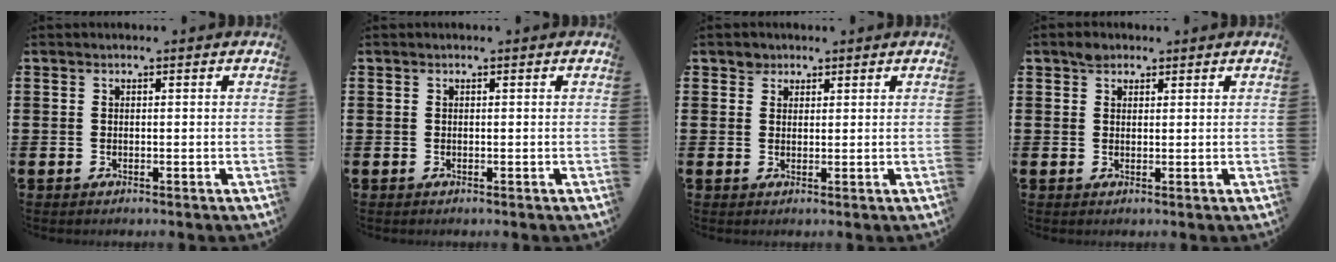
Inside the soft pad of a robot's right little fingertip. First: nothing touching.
{"total": 0.0}
{"total": 1.5, "force": [1.0, 1.0, -0.1], "torque": [0.020, -0.002, 0.016]}
{"total": 1.4, "force": [1.1, 0.8, 0.2], "torque": [0.007, -0.001, 0.018]}